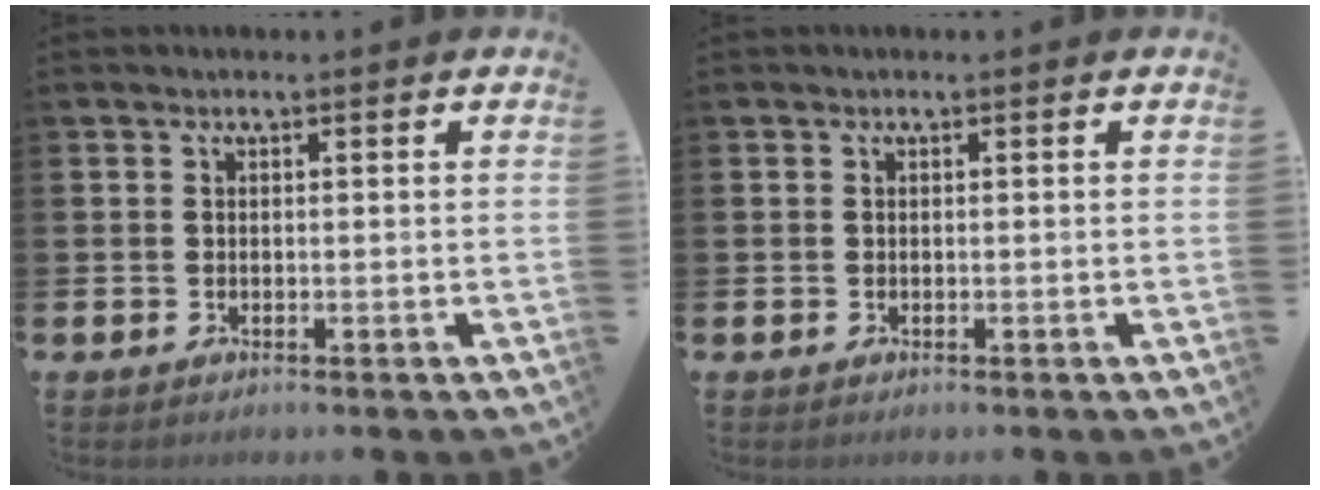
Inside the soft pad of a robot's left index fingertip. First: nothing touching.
{"total": 0.0}